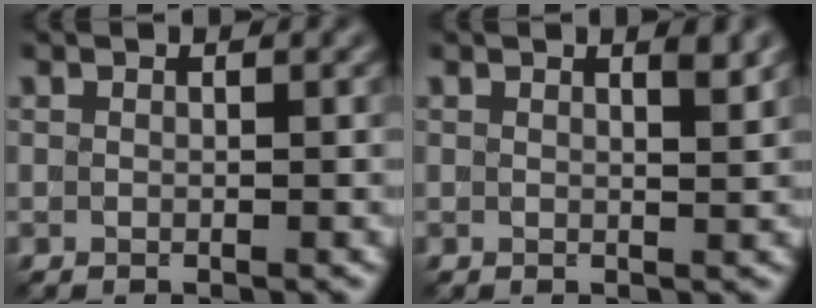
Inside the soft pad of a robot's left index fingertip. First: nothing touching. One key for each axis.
{"total": 1.5, "fx": 1.0, "fy": 0.3, "fz": 1.1, "tx": -0.009, "ty": 0.002, "tz": 0.012}